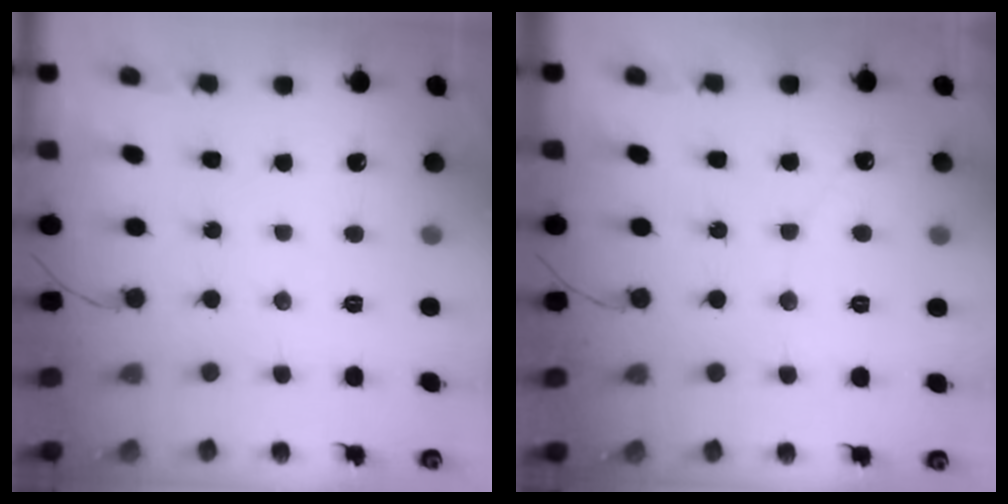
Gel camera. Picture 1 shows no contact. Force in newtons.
{"total": 2.8, "press": 2.8, "slide": 0.2}